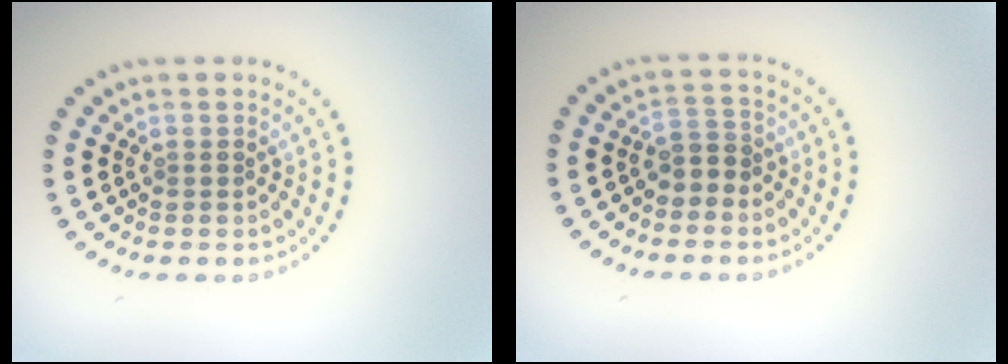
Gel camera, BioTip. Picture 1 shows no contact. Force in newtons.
{"total": 2.0, "press": 1.8, "slide": 0.9}